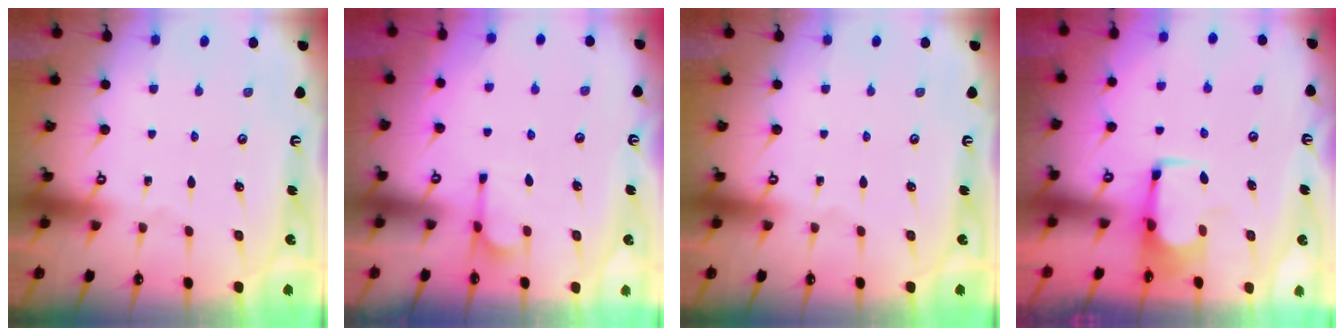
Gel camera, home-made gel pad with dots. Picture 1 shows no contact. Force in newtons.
{"total": 2.2, "press": 1.8, "slide": 1.2}
{"total": 0.0}
{"total": 2.0, "press": 1.7, "slide": 1.0}